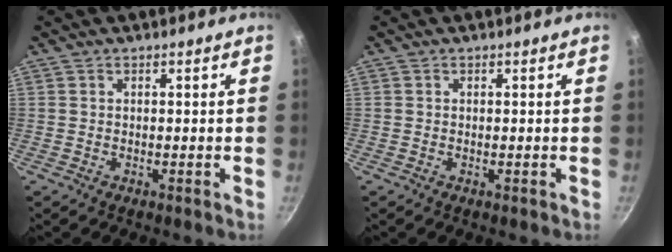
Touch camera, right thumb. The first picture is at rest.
{"total": 0.0}